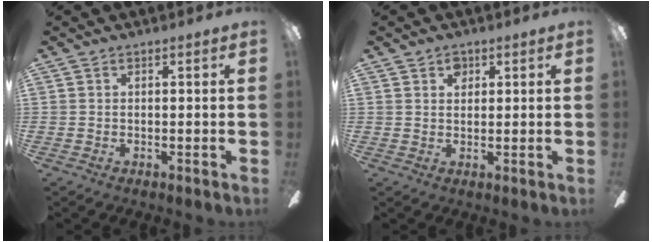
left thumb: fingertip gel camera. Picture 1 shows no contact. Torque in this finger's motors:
{"motor_torque": [0.18, -0.14, -0.21, 0.12, -0.02]}